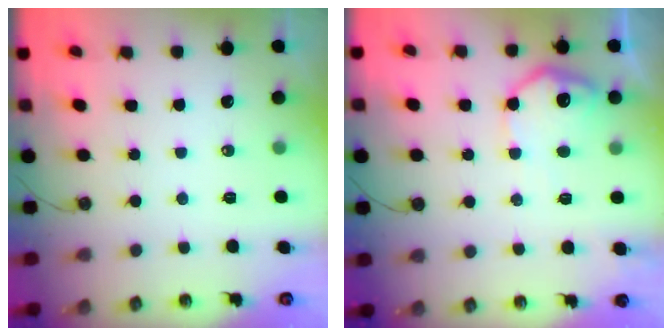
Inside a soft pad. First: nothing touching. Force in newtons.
{"total": 11.8, "press": 11.8, "slide": 0.5}